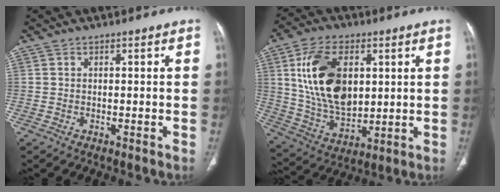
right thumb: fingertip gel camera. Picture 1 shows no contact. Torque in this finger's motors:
{"motor_torque": [0.82, 4.13, 2.17, 0.26, 0.58]}